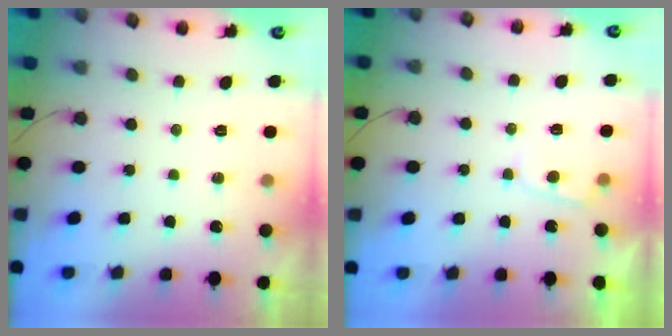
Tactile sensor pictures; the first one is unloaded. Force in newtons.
{"total": 2.3, "press": 2.3, "slide": 0.2}